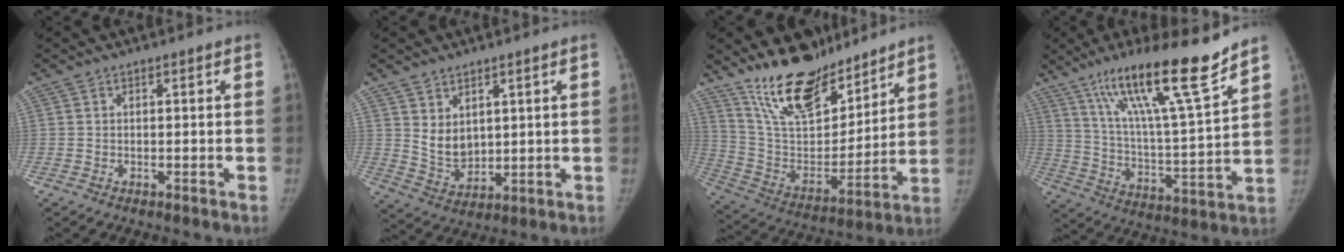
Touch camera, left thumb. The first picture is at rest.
{"total": 6.5, "force": [2.9, 4.4, 3.8], "torque": [-0.048, -0.032, 0.070]}
{"total": 20.0, "force": [15.7, 7.9, 9.5], "torque": [-0.118, -0.103, 0.283]}
{"total": 20.4, "force": [14.5, 1.4, 14.3], "torque": [-0.218, -0.071, 0.250]}